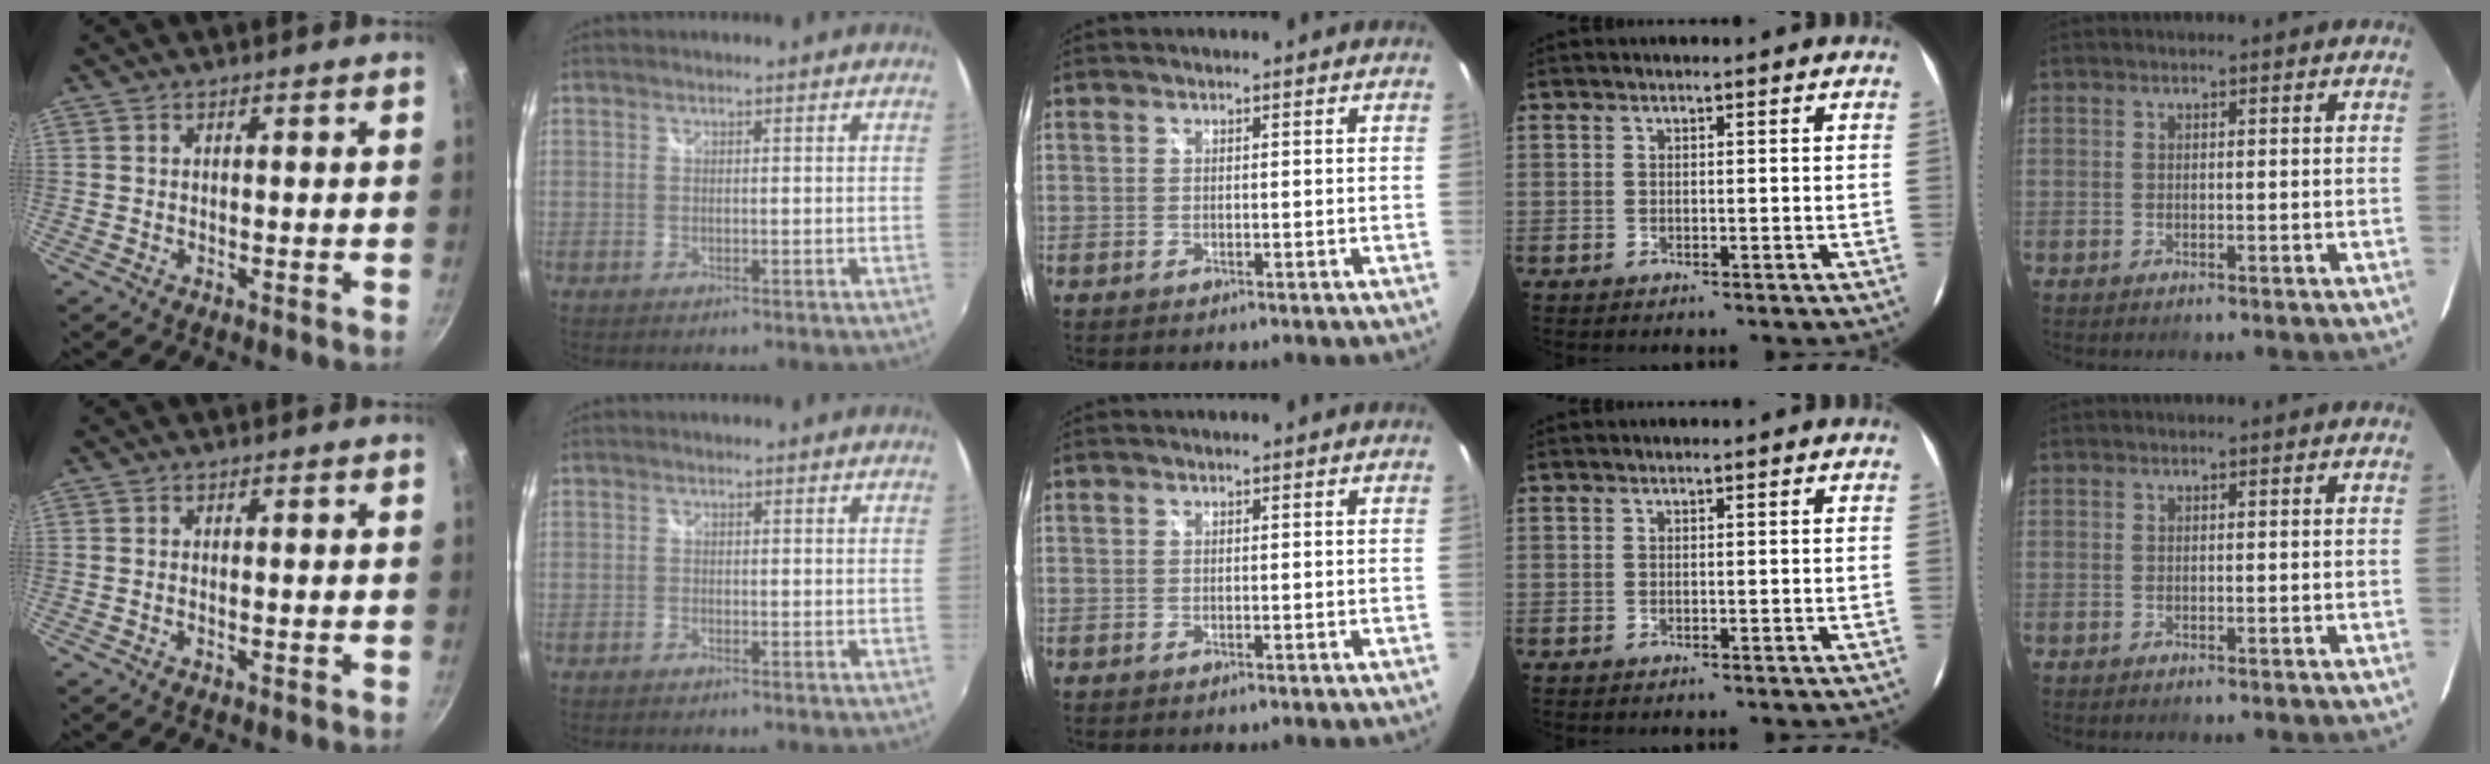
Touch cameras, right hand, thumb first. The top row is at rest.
{"thumb": {"total": 0.6, "force": [-0.2, 0.2, 0.5], "torque": [-0.010, 0.002, -0.003]}, "index": {"total": 0.5, "force": [-0.5, 0.2, 0.1], "torque": [-0.005, 0.001, -0.010]}}